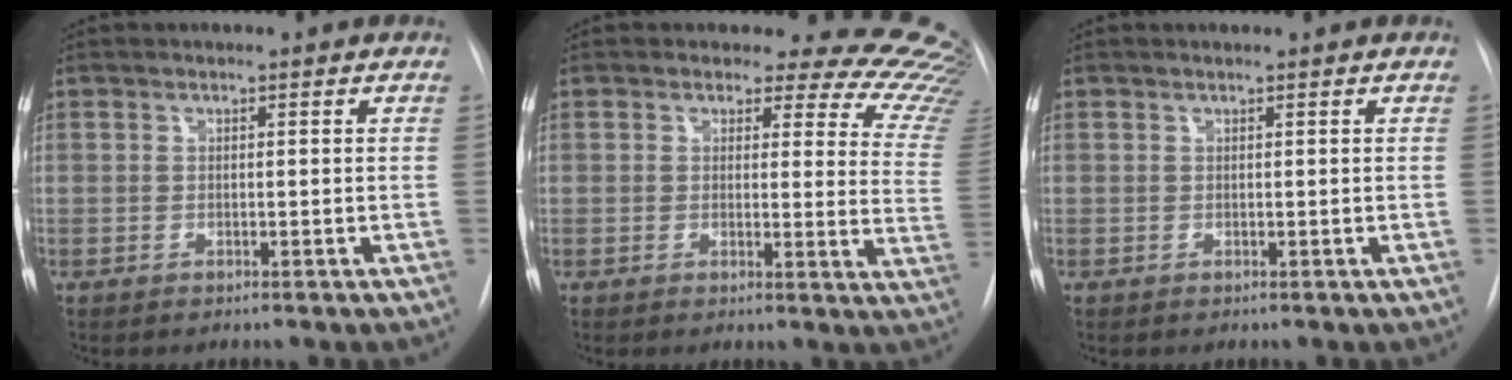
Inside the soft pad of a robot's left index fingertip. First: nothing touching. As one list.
[{"total": 16.9, "force": [15.6, 5.3, 3.7], "torque": [-0.006, -0.113, 0.124]}, {"total": 1.1, "force": [1.1, 0.0, 0.3], "torque": [-0.011, 0.011, 0.013]}]